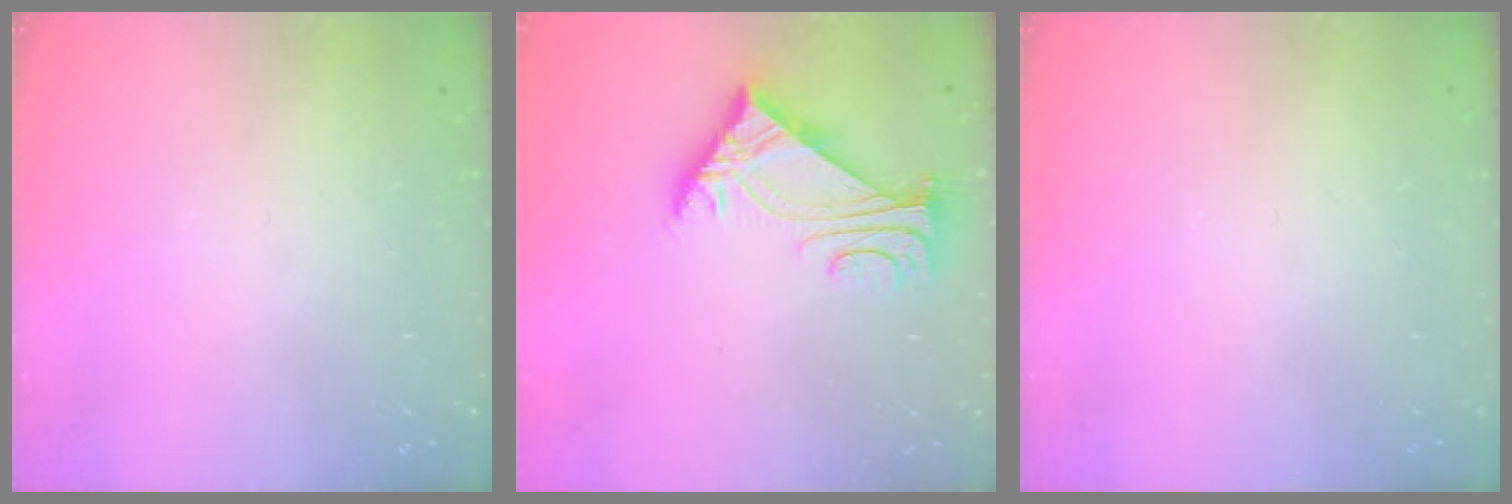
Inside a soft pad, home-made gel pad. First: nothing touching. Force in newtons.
{"total": 5.9, "press": 5.8, "slide": 1.1}
{"total": 0.0}